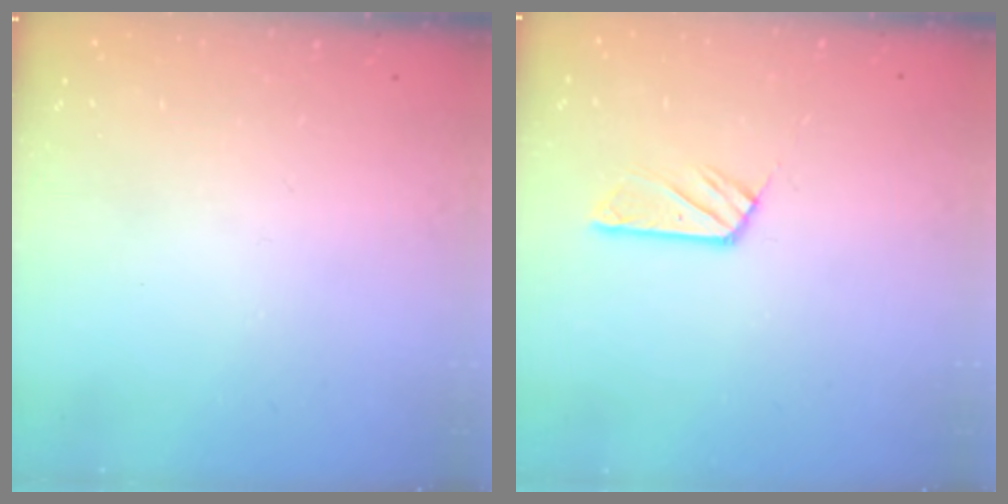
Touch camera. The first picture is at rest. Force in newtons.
{"total": 5.2, "press": 5.2, "slide": 0.1}